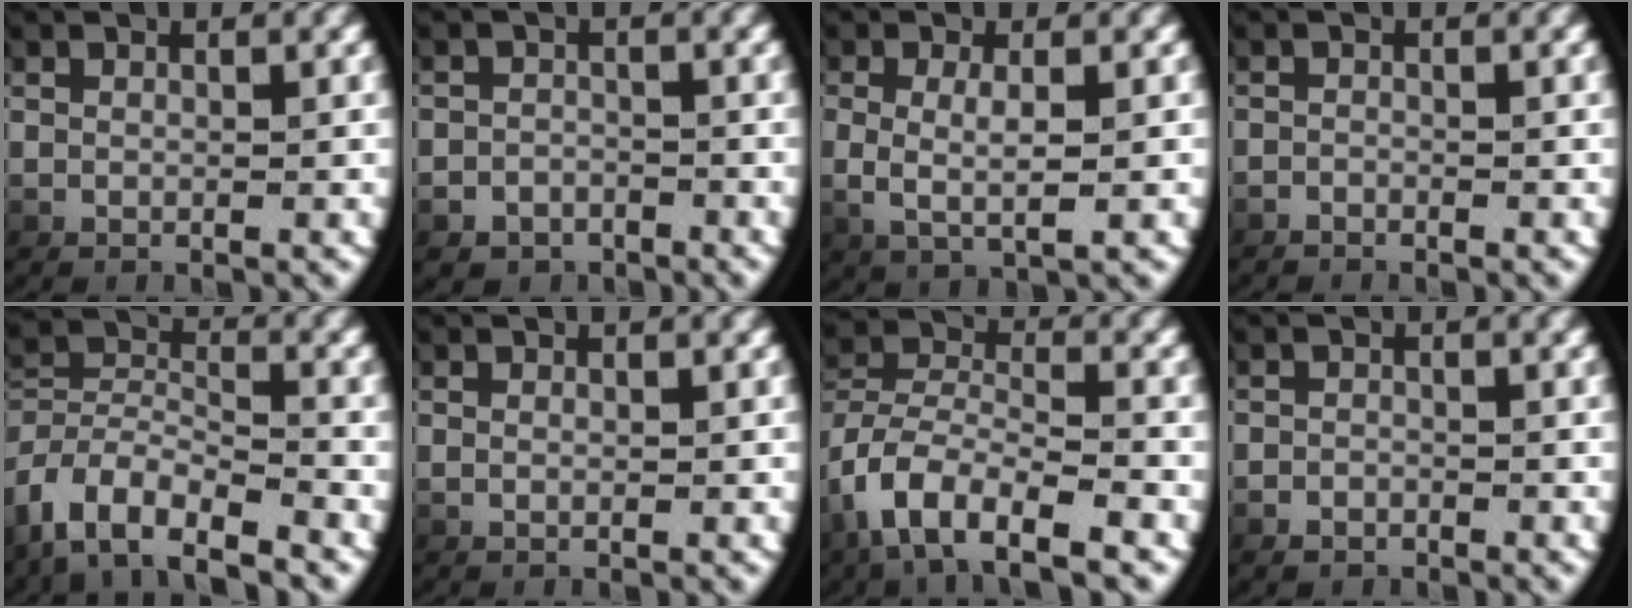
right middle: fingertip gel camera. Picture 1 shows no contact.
{"total": 3.3, "force": [-2.5, 2.2, 0.0], "torque": [0.006, -0.009, -0.042]}
{"total": 3.8, "force": [0.3, 1.7, 3.4], "torque": [-0.078, -0.007, 0.018]}
{"total": 1.2, "force": [-1.1, -0.2, -0.3], "torque": [0.003, -0.006, -0.018]}
{"total": 6.2, "force": [-3.7, 4.3, 2.4], "torque": [-0.084, -0.030, -0.066]}
{"total": 0.0}
{"total": 4.3, "force": [-2.7, 1.7, 2.9], "torque": [-0.072, -0.014, -0.040]}
{"total": 1.1, "force": [-1.0, 0.4, -0.2], "torque": [0.001, -0.006, -0.015]}